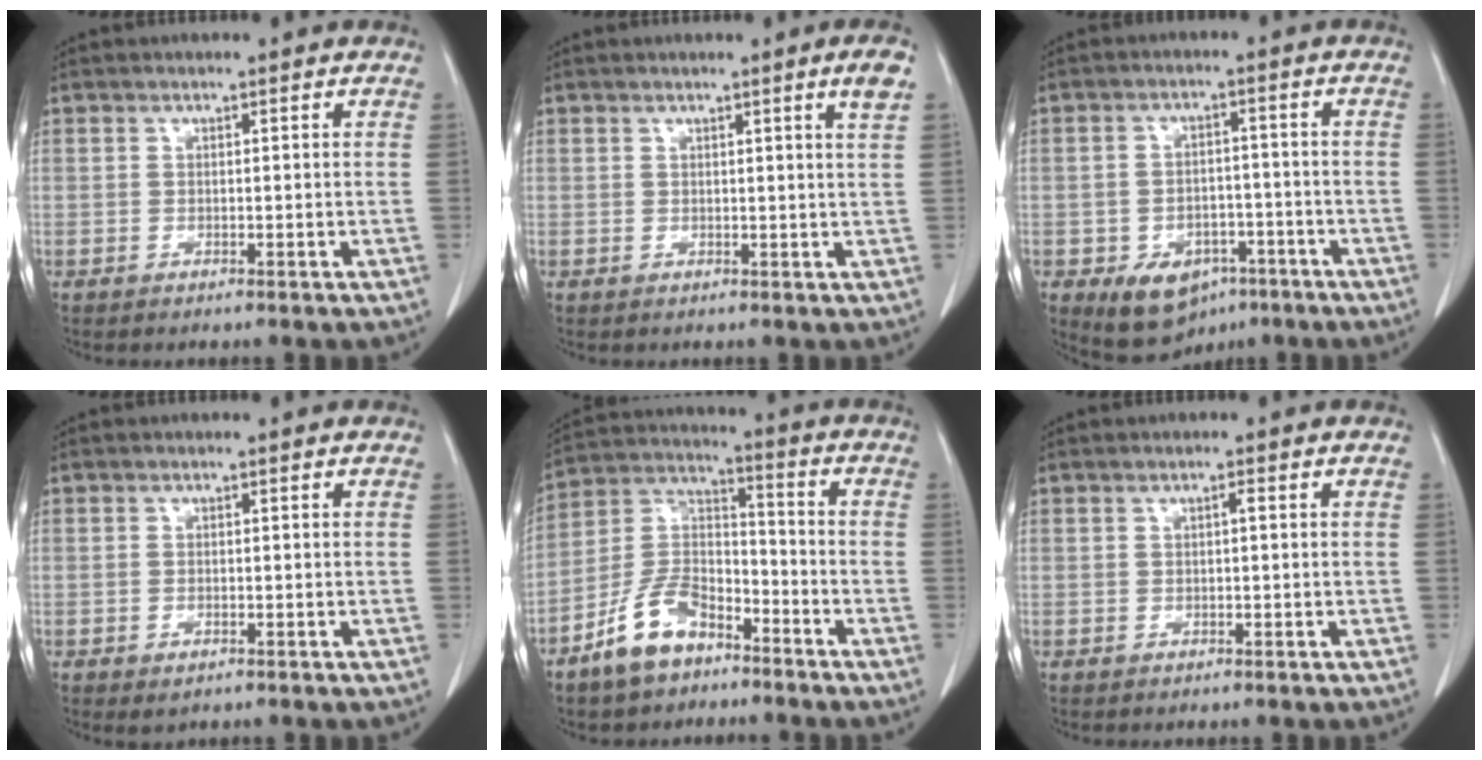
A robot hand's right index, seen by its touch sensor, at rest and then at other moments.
{"total": 2.3, "force": [1.3, -0.7, 1.7], "torque": [-0.026, -0.009, 0.016]}
{"total": 8.7, "force": [-4.7, 6.0, 4.2], "torque": [-0.070, 0.010, -0.058]}
{"total": 1.6, "force": [-0.8, 0.8, 1.1], "torque": [-0.019, -0.001, -0.002]}
{"total": 10.6, "force": [-7.2, 5.2, 5.7], "torque": [-0.127, 0.011, -0.139]}
{"total": 0.6, "force": [0.0, 0.1, 0.6], "torque": [-0.011, 0.002, 0.002]}